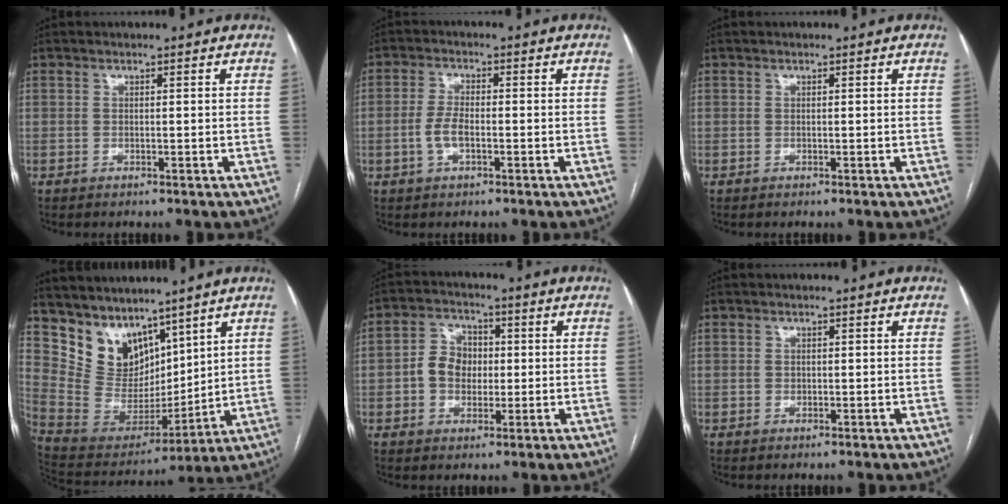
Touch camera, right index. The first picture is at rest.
{"total": 3.7, "force": [-0.9, 1.5, 3.3], "torque": [-0.076, 0.005, -0.017]}
{"total": 0.0}
{"total": 11.6, "force": [9.0, 6.4, 3.8], "torque": [-0.087, 0.021, 0.195]}
{"total": 6.3, "force": [-0.3, 5.1, 3.7], "torque": [-0.076, 0.025, -0.003]}
{"total": 0.5, "force": [0.0, 0.5, 0.1], "torque": [0.000, 0.002, 0.000]}